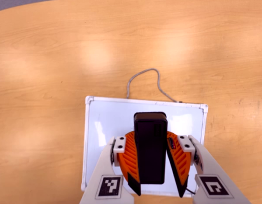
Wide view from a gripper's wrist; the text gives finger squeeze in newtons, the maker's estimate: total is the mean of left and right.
{"total": 10.5, "left": 9.7, "right": 11.2}